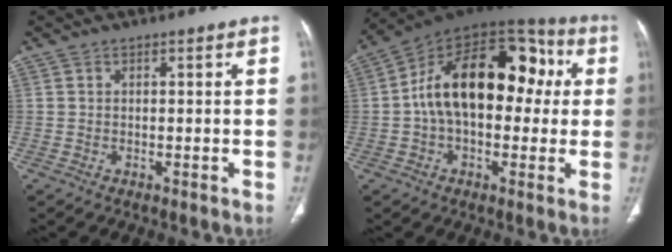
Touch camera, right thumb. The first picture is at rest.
{"total": 22.4, "force": [2.3, 13.5, 17.8], "torque": [-0.252, 0.052, 0.022]}